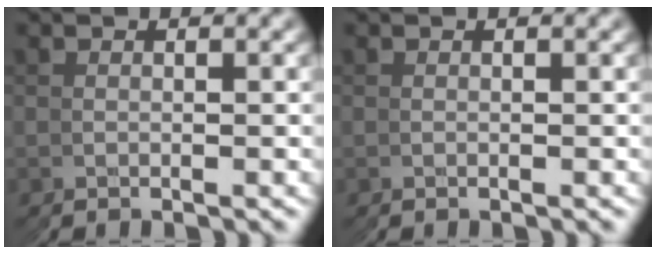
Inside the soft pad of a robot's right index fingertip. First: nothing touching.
{"total": 0.0}